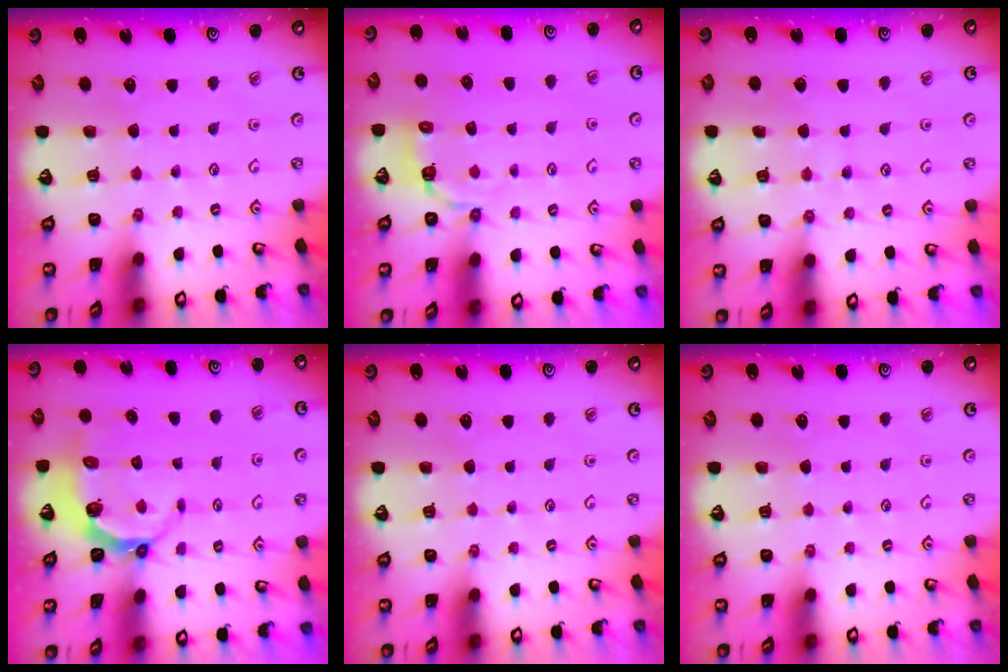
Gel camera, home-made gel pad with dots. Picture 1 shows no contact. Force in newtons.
{"total": 3.3, "press": 1.6, "slide": 2.9}
{"total": 6.0, "press": 6.0, "slide": 0.7}
{"total": 4.8, "press": 3.7, "slide": 3.1}
{"total": 0.0}
{"total": 0.0}